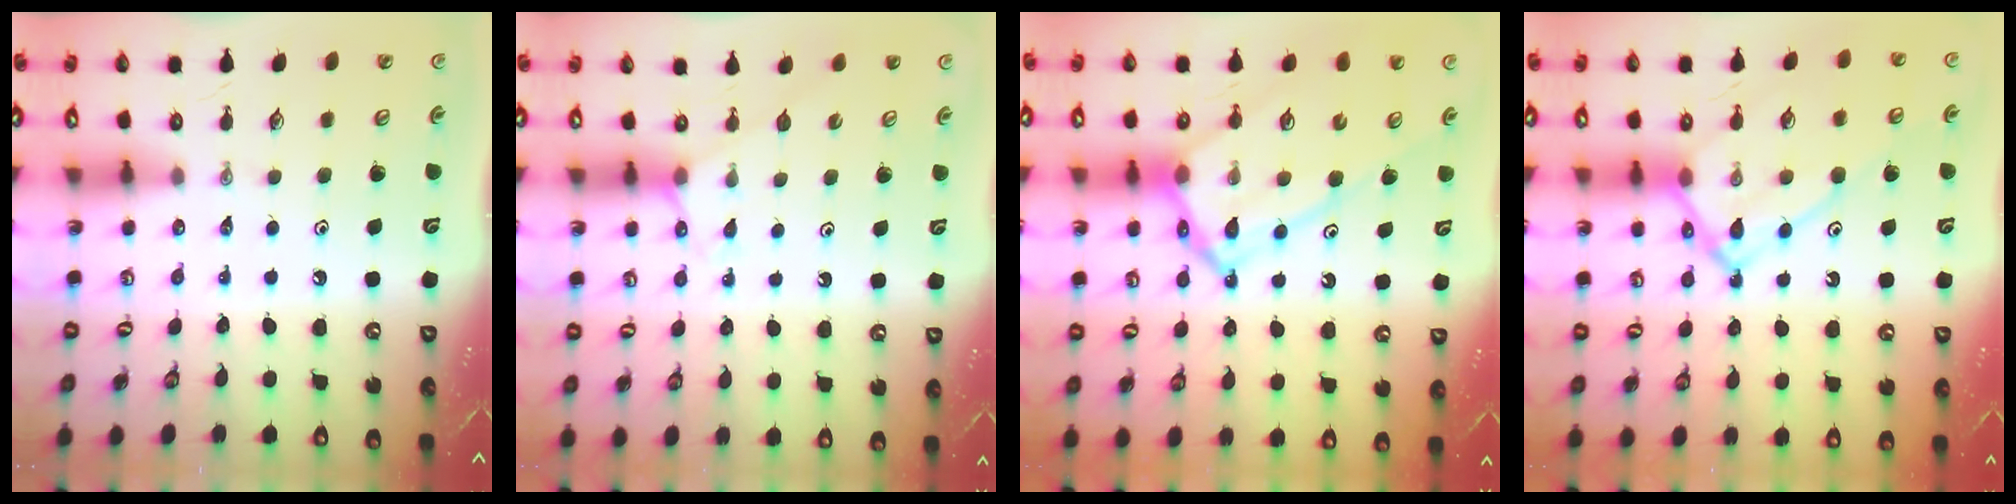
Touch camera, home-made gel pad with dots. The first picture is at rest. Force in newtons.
{"total": 5.4, "press": 5.3, "slide": 0.7}
{"total": 18.1, "press": 18.0, "slide": 1.6}
{"total": 14.9, "press": 14.8, "slide": 1.2}